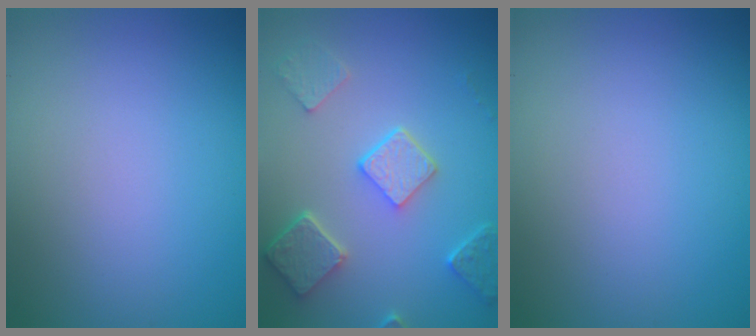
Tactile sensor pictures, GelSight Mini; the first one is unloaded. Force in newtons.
{"total": 4.8, "press": 3.8, "slide": 3.0}
{"total": 0.0}